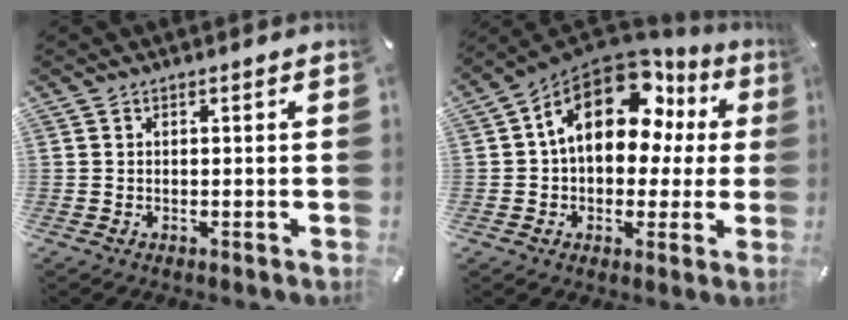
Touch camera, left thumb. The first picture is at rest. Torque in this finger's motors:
{"motor_torque": [2.40, 2.61, 2.45, -0.32, 0.26]}